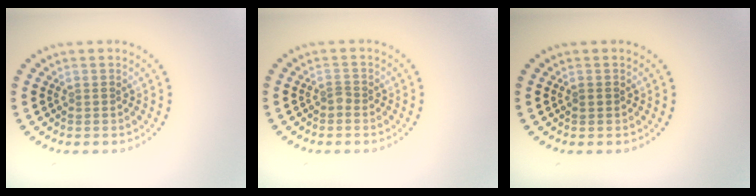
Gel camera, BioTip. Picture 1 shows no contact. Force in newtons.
{"total": 0.8, "press": 0.5, "slide": 0.6}
{"total": 0.7, "press": 0.6, "slide": 0.1}